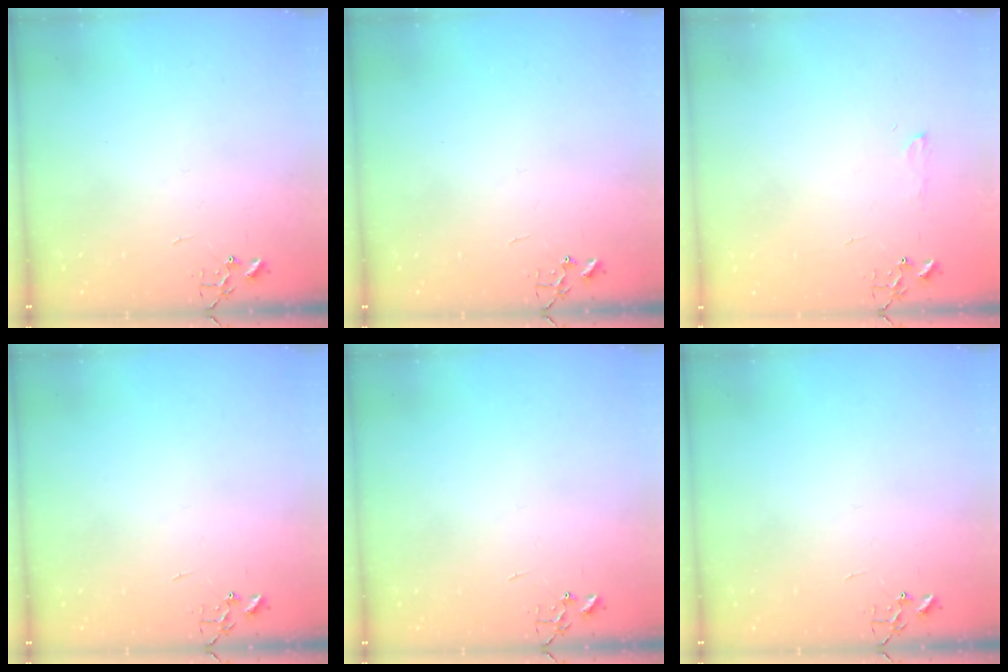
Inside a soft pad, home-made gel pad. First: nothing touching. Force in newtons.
{"total": 0.0}
{"total": 6.1, "press": 6.1, "slide": 0.7}
{"total": 0.0}
{"total": 0.0}
{"total": 0.0}